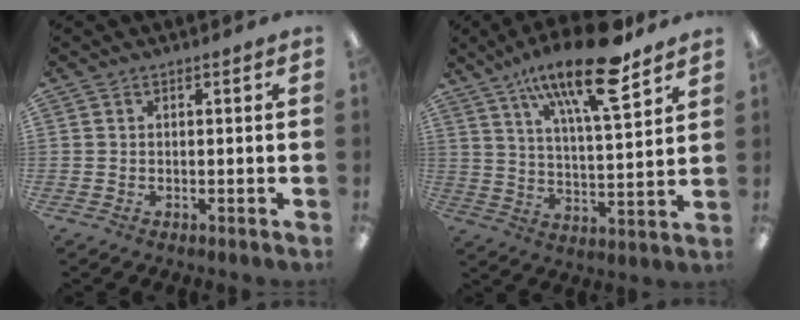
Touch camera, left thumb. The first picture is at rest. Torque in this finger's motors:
{"motor_torque": [0.16, 0.19, 1.66, -1.08, 0.24]}